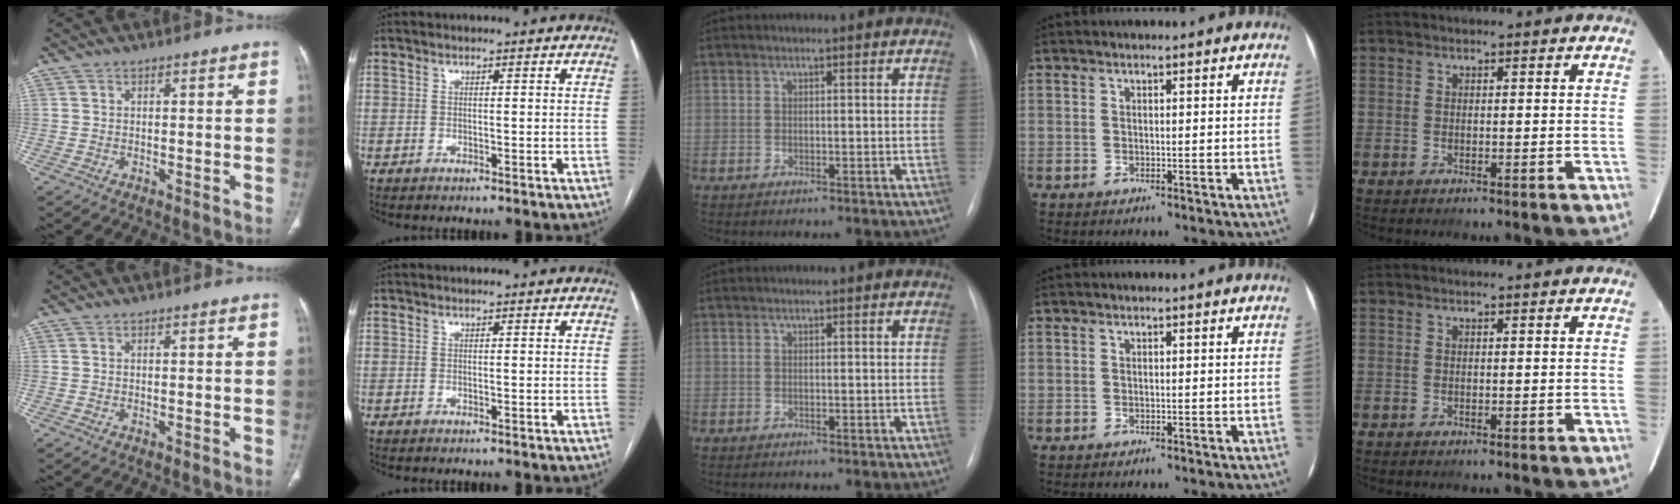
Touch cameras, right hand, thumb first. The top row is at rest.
{}